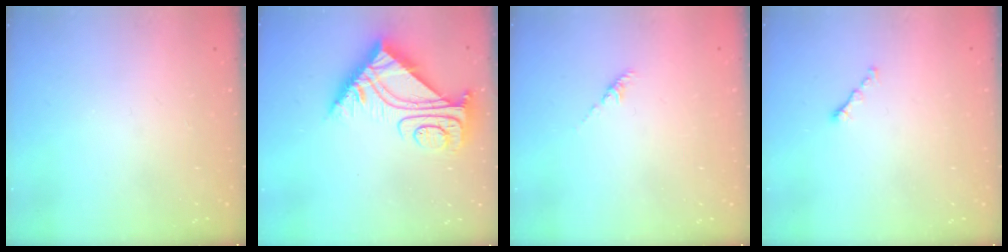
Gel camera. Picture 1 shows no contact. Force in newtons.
{"total": 10.2, "press": 10.1, "slide": 0.8}
{"total": 1.2, "press": 1.1, "slide": 0.5}
{"total": 0.8, "press": 0.6, "slide": 0.4}